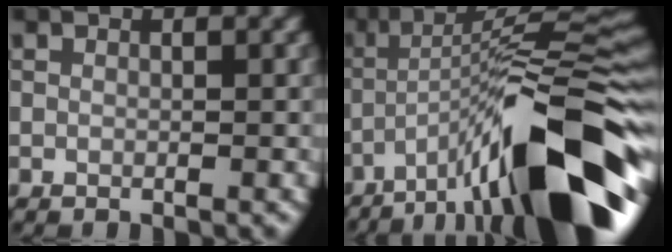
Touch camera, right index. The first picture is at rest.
{"total": 16.3, "force": [-8.4, 4.0, 13.4], "torque": [-0.204, 0.024, -0.135]}